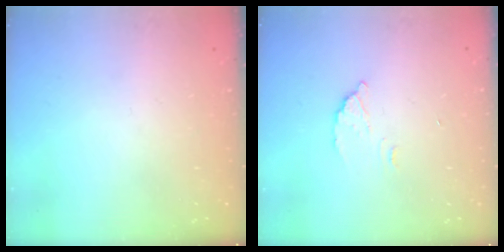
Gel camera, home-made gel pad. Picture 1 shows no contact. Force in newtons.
{"total": 2.7, "press": 2.7, "slide": 0.1}